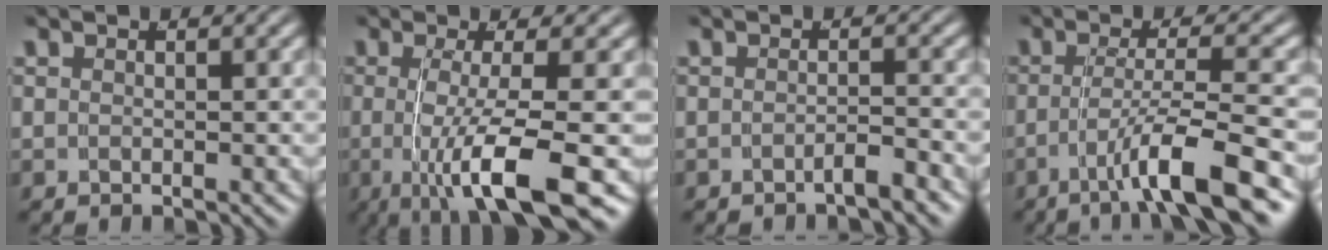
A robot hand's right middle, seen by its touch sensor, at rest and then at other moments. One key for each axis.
{"total": 7.6, "fx": -2.8, "fy": 1.2, "fz": 7.0, "tx": -0.116, "ty": -0.014, "tz": -0.034}
{"total": 1.5, "fx": -1.4, "fy": -0.1, "fz": 0.5, "tx": 0.001, "ty": 0.007, "tz": -0.031}
{"total": 6.0, "fx": -3.0, "fy": 0.5, "fz": 5.1, "tx": -0.081, "ty": -0.006, "tz": -0.046}